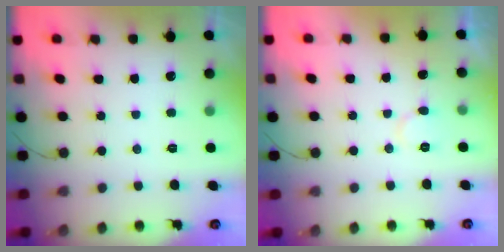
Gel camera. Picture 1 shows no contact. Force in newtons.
{"total": 5.3, "press": 5.2, "slide": 0.5}